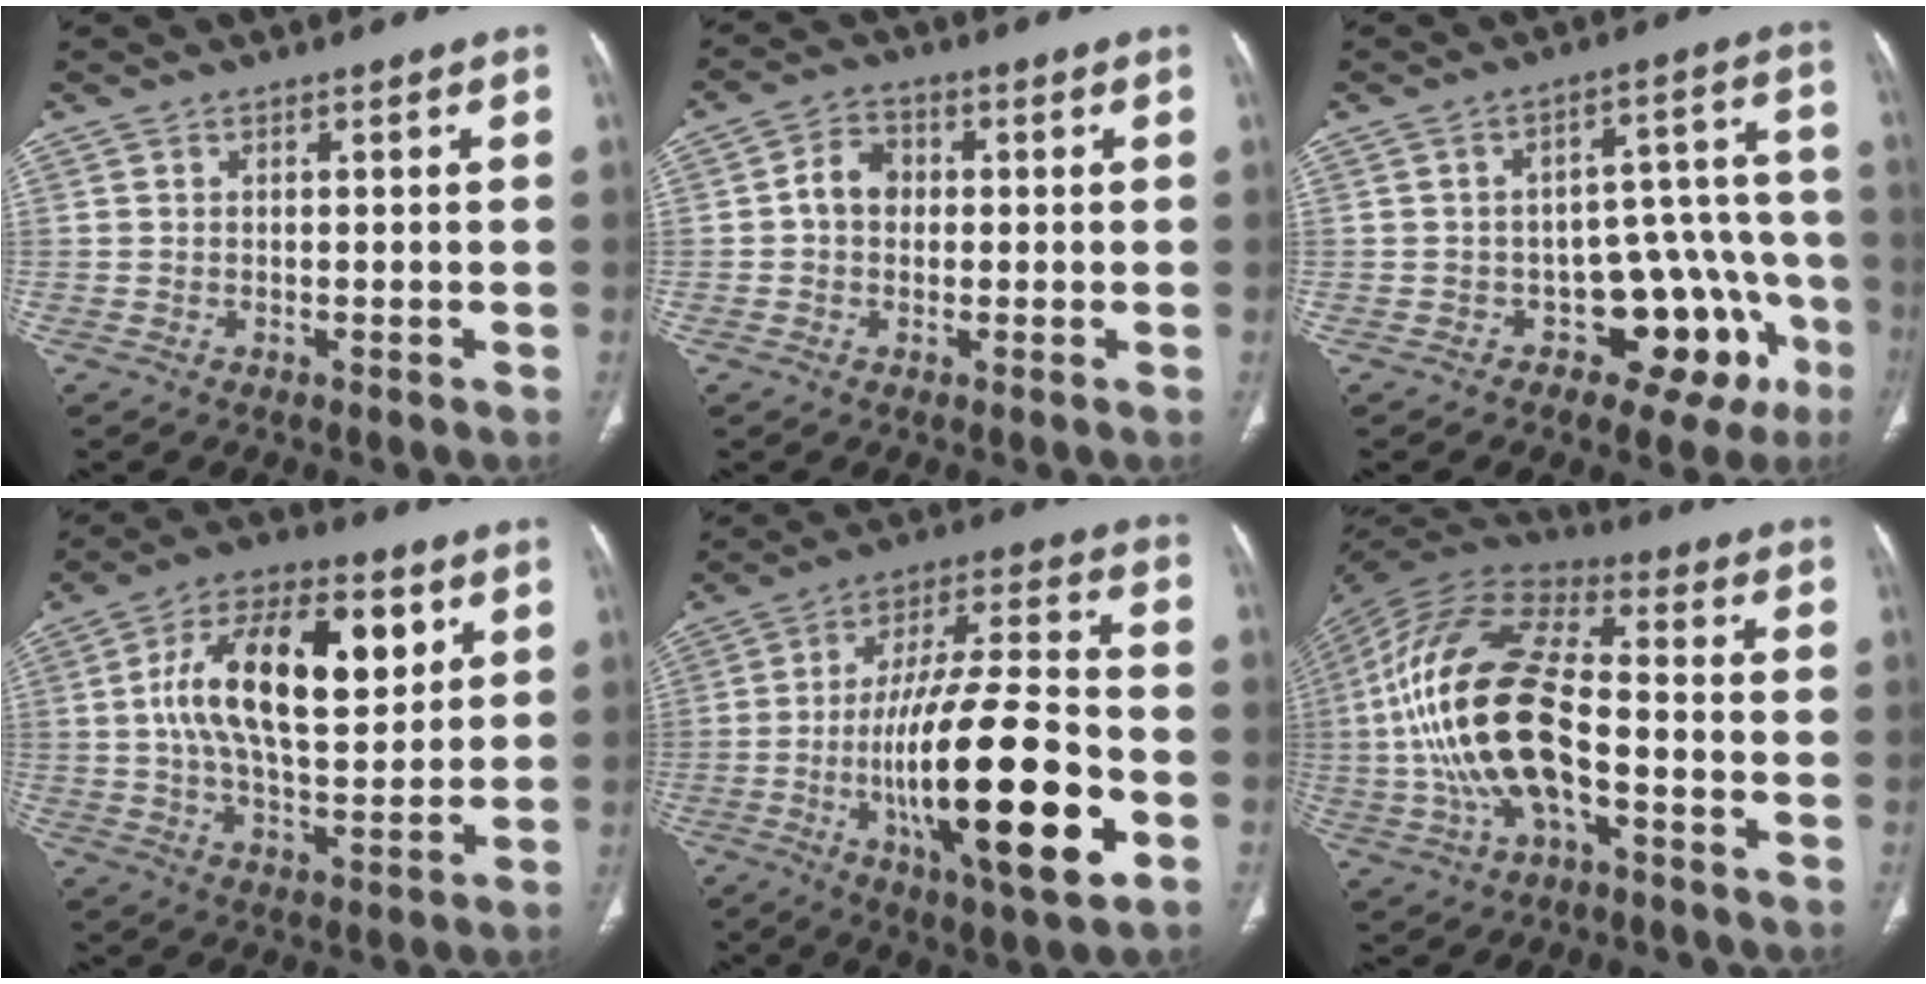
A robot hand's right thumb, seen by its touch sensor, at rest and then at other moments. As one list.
[{"total": 5.1, "force": [0.1, 4.2, 3.0], "torque": [-0.038, 0.015, -0.007]}, {"total": 15.7, "force": [-6.7, 9.1, 10.8], "torque": [-0.072, 0.065, -0.078]}, {"total": 20.0, "force": [5.3, 9.5, 16.7], "torque": [-0.259, -0.003, 0.084]}, {"total": 26.2, "force": [-7.1, 7.2, 24.2], "torque": [-0.411, 0.017, -0.102]}, {"total": 21.4, "force": [-3.5, 9.8, 18.6], "torque": [-0.385, 0.030, -0.065]}]